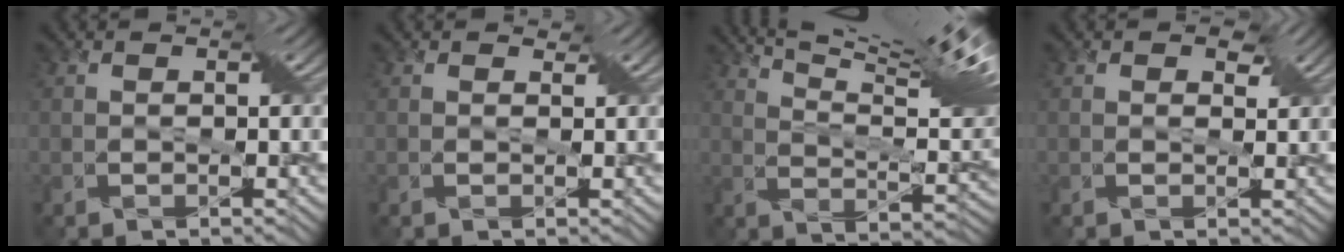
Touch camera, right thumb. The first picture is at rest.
{"total": 0.6, "force": [0.6, 0.2, -0.1], "torque": [-0.008, 0.007, 0.002]}
{"total": 14.8, "force": [11.3, 1.4, 9.5], "torque": [-0.177, 0.011, 0.176]}
{"total": 2.5, "force": [1.5, 1.6, 1.2], "torque": [-0.018, 0.004, 0.001]}